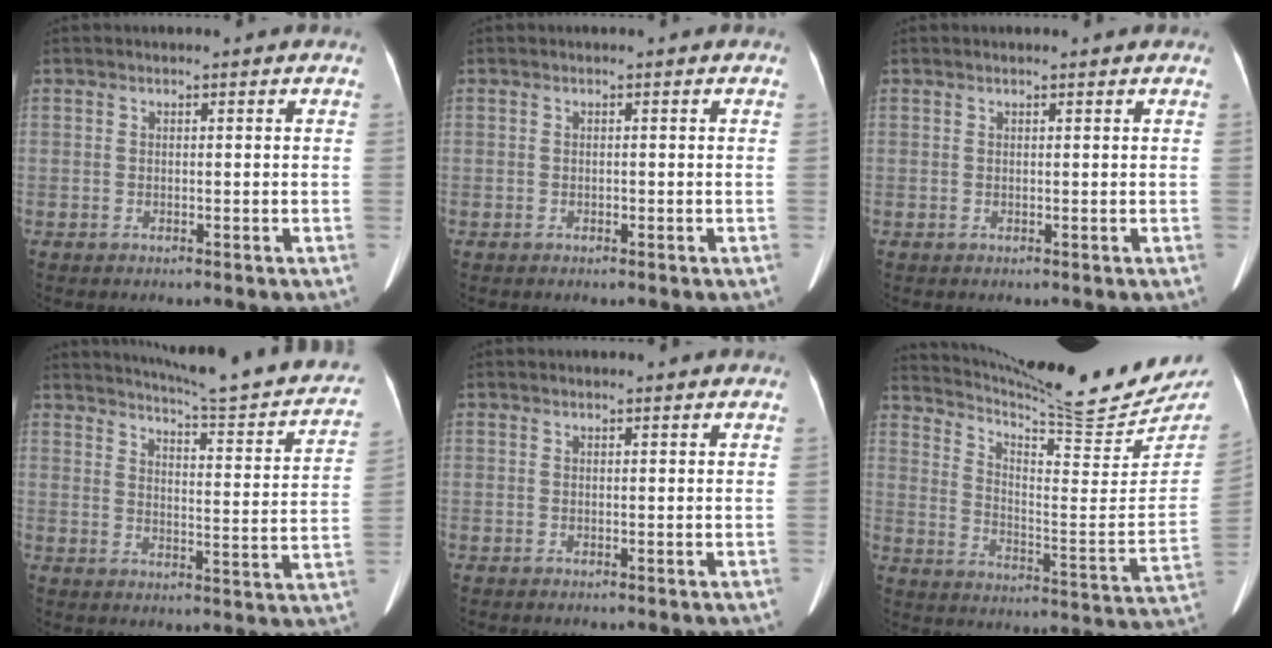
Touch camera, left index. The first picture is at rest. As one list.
[{"total": 0.0}, {"total": 1.2, "force": [1.0, 0.1, 0.6], "torque": [-0.011, 0.016, 0.018]}, {"total": 22.1, "force": [19.9, 1.7, 9.5], "torque": [-0.129, -0.057, 0.238]}, {"total": 1.6, "force": [1.4, 0.1, 0.7], "torque": [-0.011, 0.018, 0.022]}, {"total": 23.1, "force": [21.6, 1.1, 8.0], "torque": [-0.136, -0.088, 0.298]}]